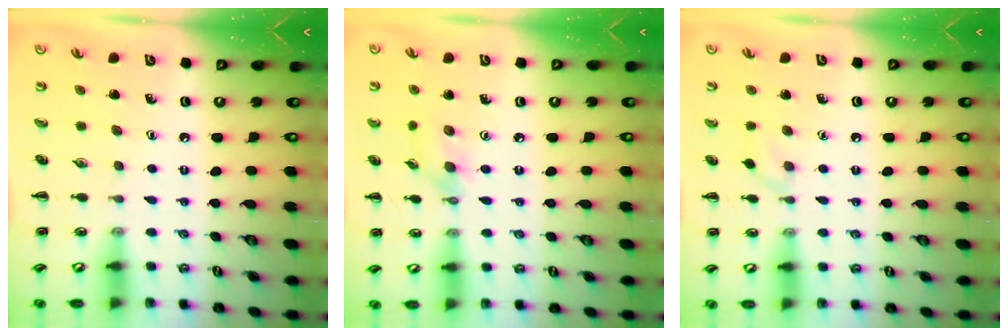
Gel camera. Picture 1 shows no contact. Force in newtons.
{"total": 4.6, "press": 4.5, "slide": 0.8}
{"total": 5.0, "press": 4.6, "slide": 1.9}